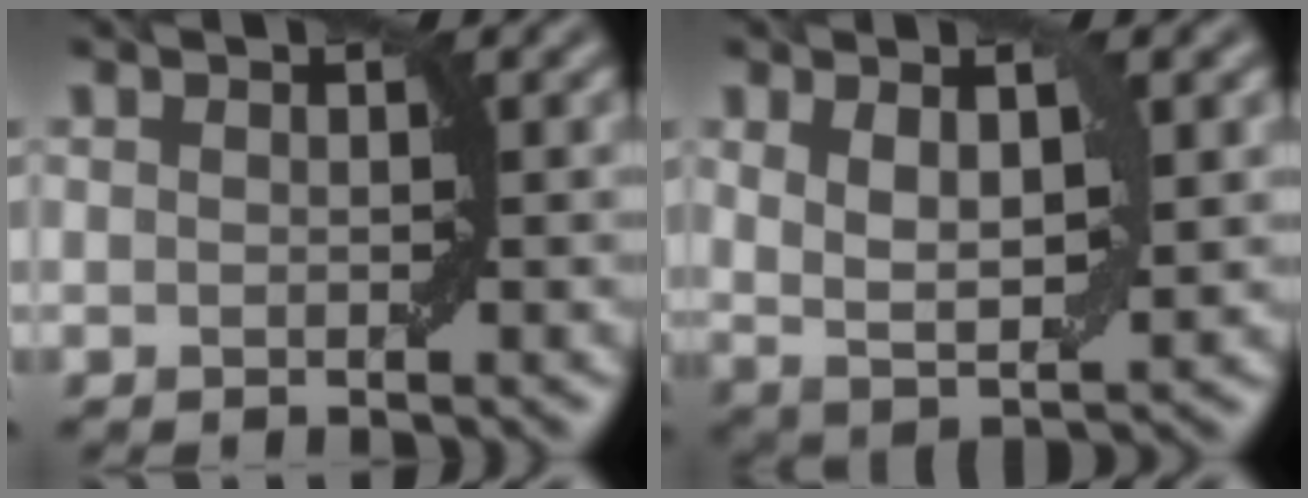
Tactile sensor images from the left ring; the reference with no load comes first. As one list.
[{"total": 4.3, "force": [1.4, 1.5, 3.8], "torque": [-0.073, -0.004, 0.028]}]